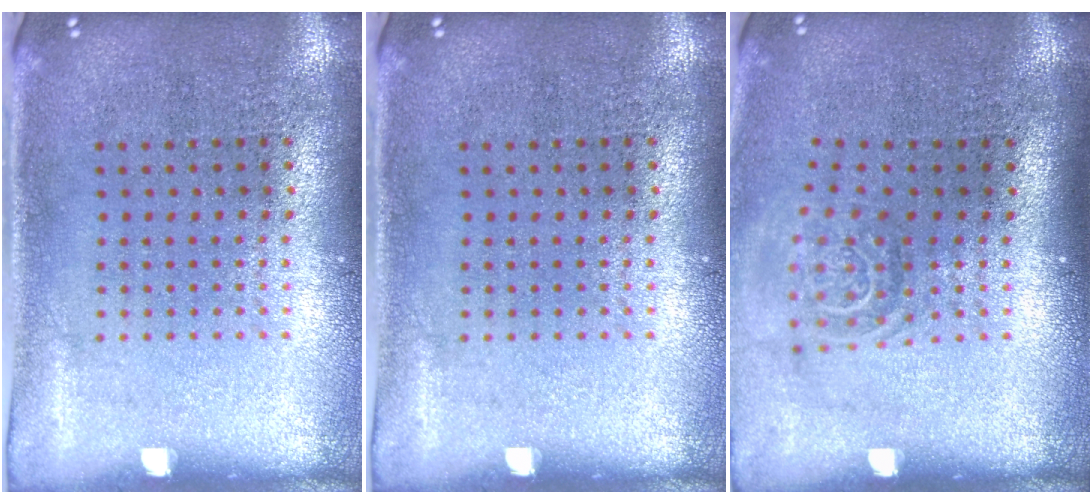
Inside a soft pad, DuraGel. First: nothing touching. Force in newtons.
{"total": 0.0}
{"total": 1.6, "press": 1.1, "slide": 1.1}